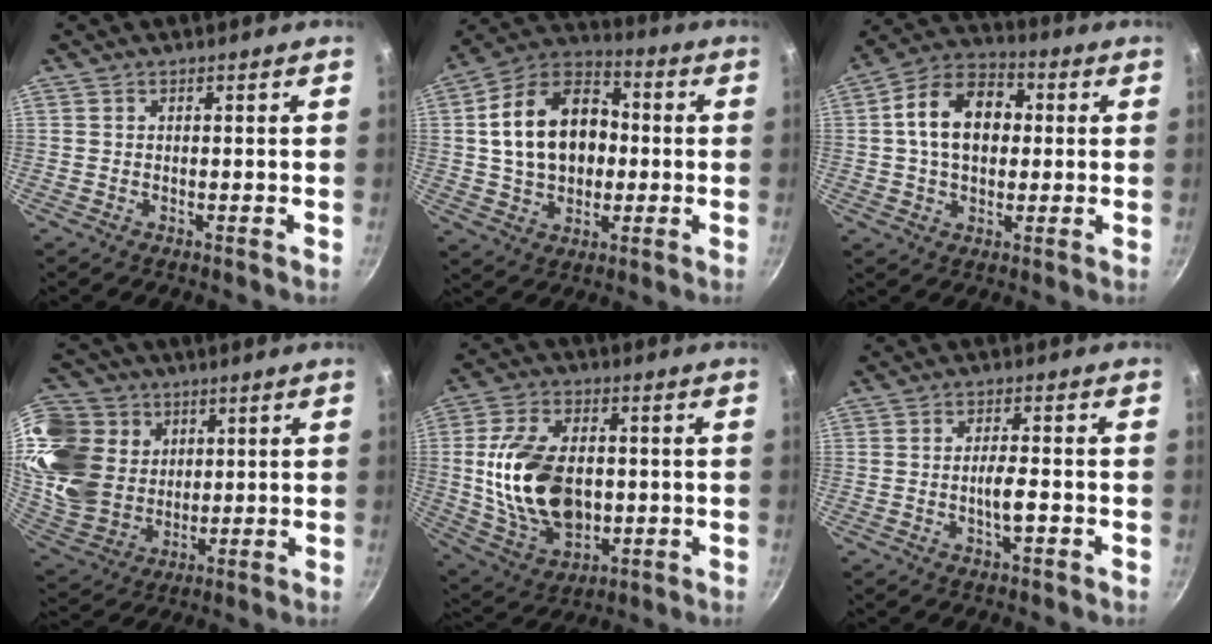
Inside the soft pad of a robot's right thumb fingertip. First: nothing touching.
{"total": 18.7, "force": [1.1, 13.4, 13.0], "torque": [-0.191, 0.032, 0.012]}
{"total": 14.3, "force": [1.6, 9.9, 10.1], "torque": [-0.134, 0.025, 0.011]}
{"total": 24.1, "force": [9.0, 19.3, 11.2], "torque": [-0.240, -0.011, 0.191]}
{"total": 19.1, "force": [-0.2, 12.4, 14.5], "torque": [-0.256, 0.007, 0.010]}
{"total": 4.0, "force": [-1.4, 1.0, 3.6], "torque": [-0.060, 0.013, -0.023]}